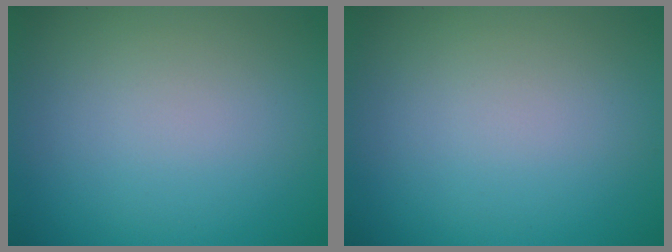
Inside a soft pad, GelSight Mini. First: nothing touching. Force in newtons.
{"total": 0.0}